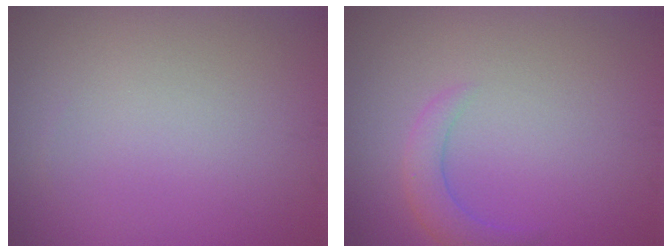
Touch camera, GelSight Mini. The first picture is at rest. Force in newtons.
{"total": 2.1, "press": 2.1, "slide": 0.2}